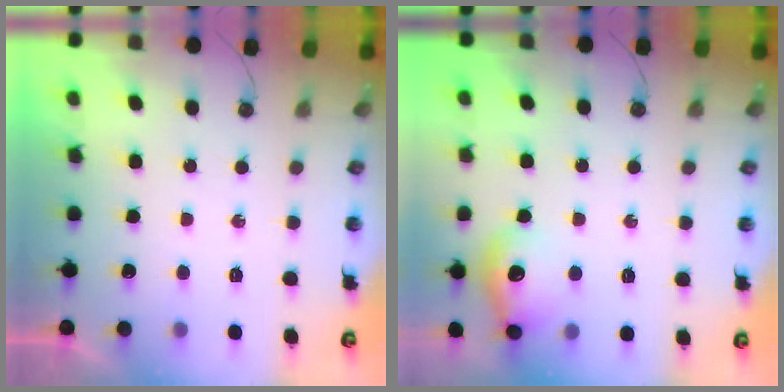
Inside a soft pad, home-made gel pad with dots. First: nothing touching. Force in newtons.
{"total": 13.6, "press": 13.6, "slide": 1.1}